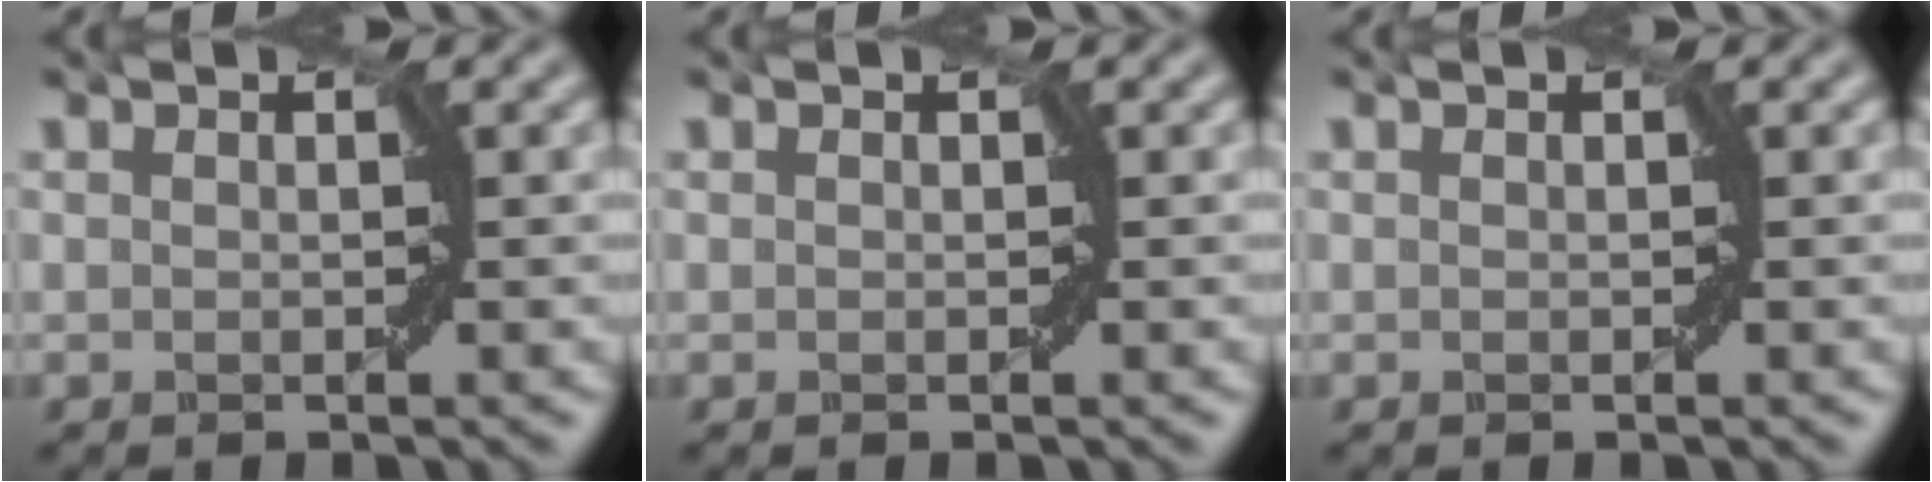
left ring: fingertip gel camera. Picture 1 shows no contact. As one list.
[{"total": 0.0}, {"total": 0.0}]